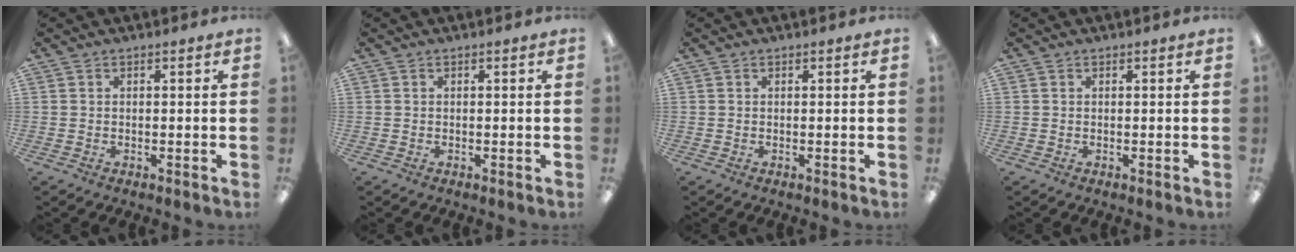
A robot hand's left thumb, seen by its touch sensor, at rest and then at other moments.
{"total": 0.0}
{"total": 0.0}
{"total": 0.0}